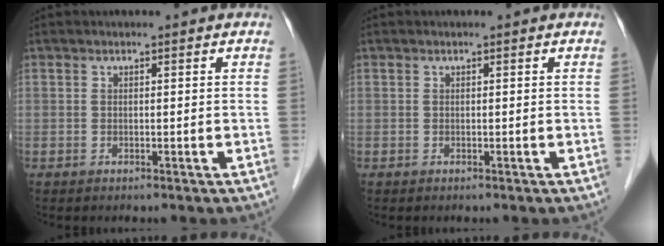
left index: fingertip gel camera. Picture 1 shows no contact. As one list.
[{"total": 0.0}]